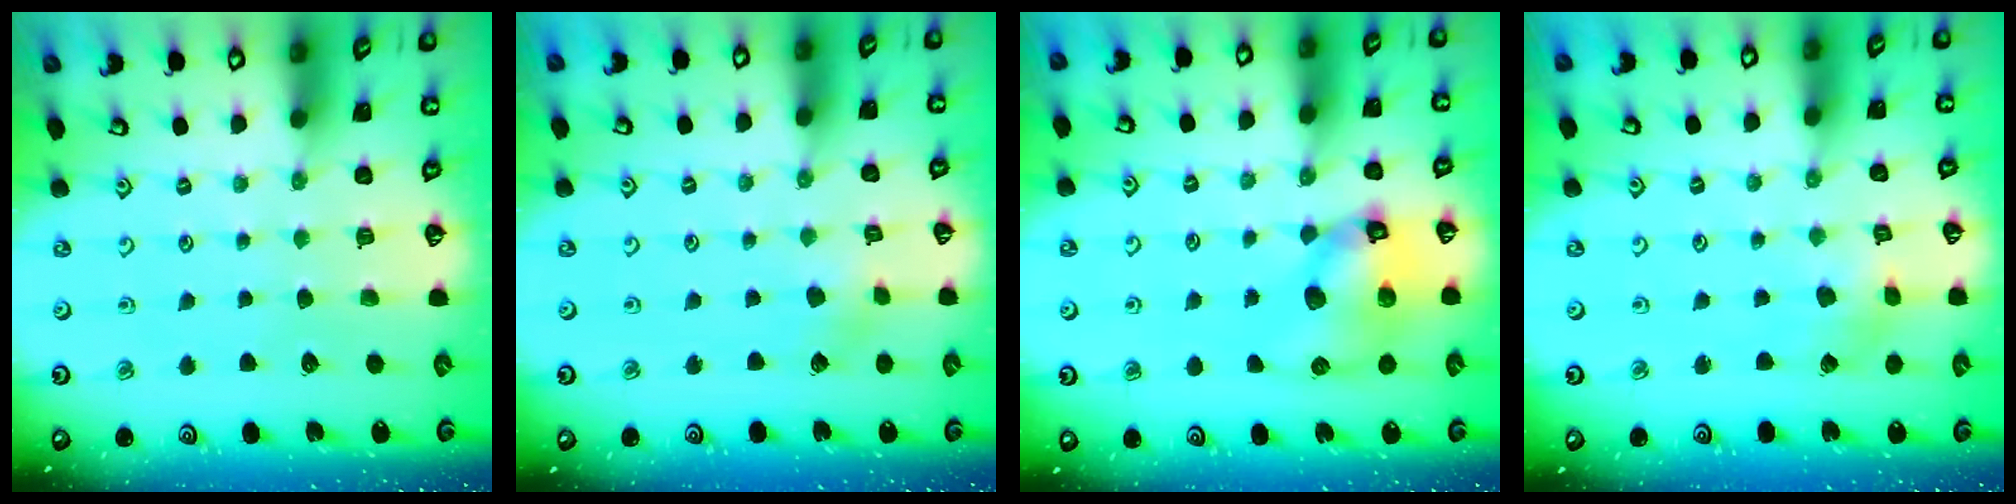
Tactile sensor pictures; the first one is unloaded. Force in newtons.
{"total": 2.7, "press": 2.7, "slide": 0.7}
{"total": 12.0, "press": 11.9, "slide": 1.8}
{"total": 2.4, "press": 2.3, "slide": 0.5}